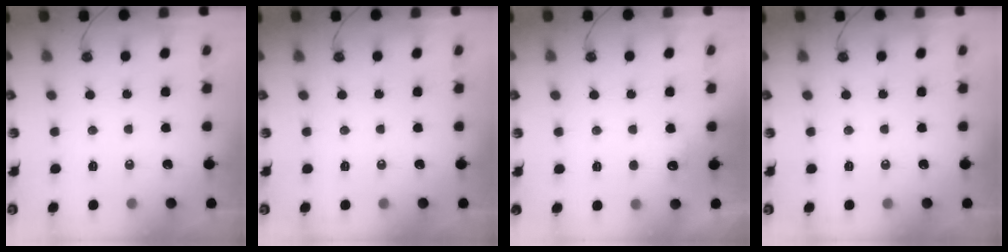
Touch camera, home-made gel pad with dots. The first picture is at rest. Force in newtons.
{"total": 0.0}
{"total": 5.4, "press": 5.3, "slide": 1.3}
{"total": 0.0}